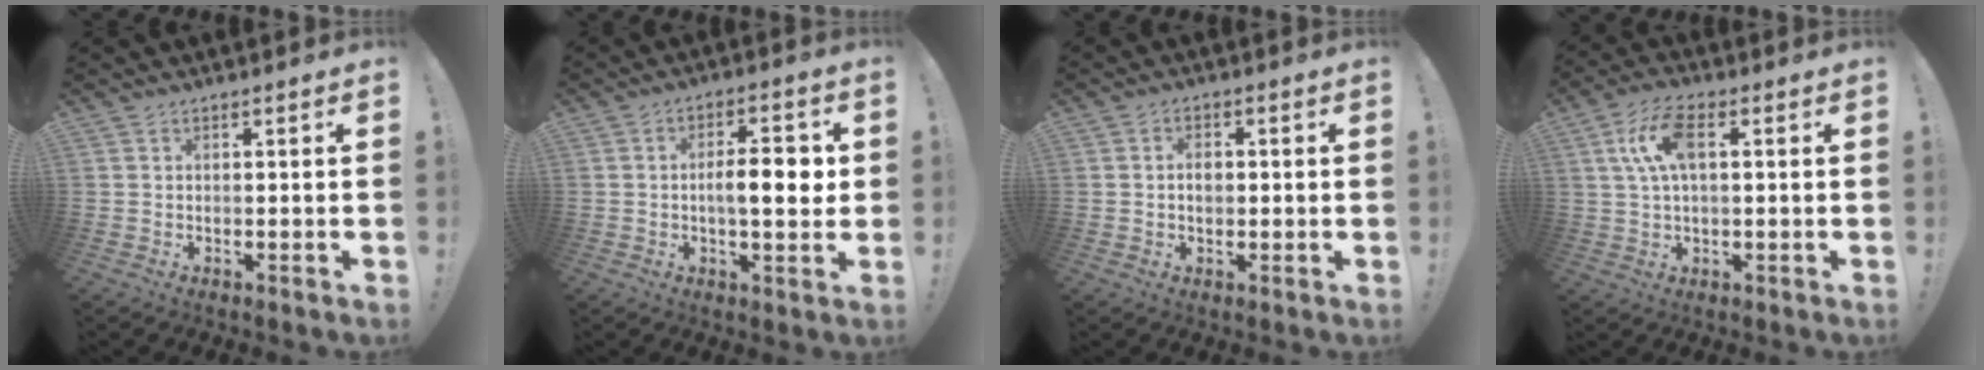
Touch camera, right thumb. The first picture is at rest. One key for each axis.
{"total": 8.8, "fx": 0.0, "fy": 3.4, "fz": 8.1, "tx": -0.120, "ty": 0.007, "tz": -0.005}
{"total": 3.2, "fx": 0.0, "fy": 2.3, "fz": 2.1, "tx": -0.029, "ty": 0.007, "tz": -0.003}
{"total": 10.5, "fx": 2.4, "fy": 4.8, "fz": 9.0, "tx": -0.183, "ty": 0.005, "tz": 0.045}